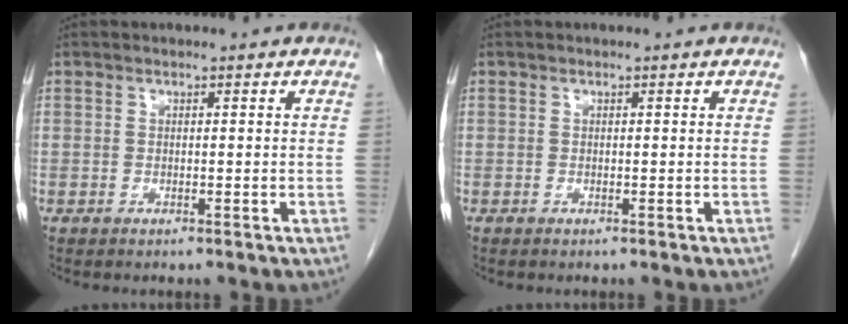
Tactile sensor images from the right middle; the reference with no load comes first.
{"total": 0.0}